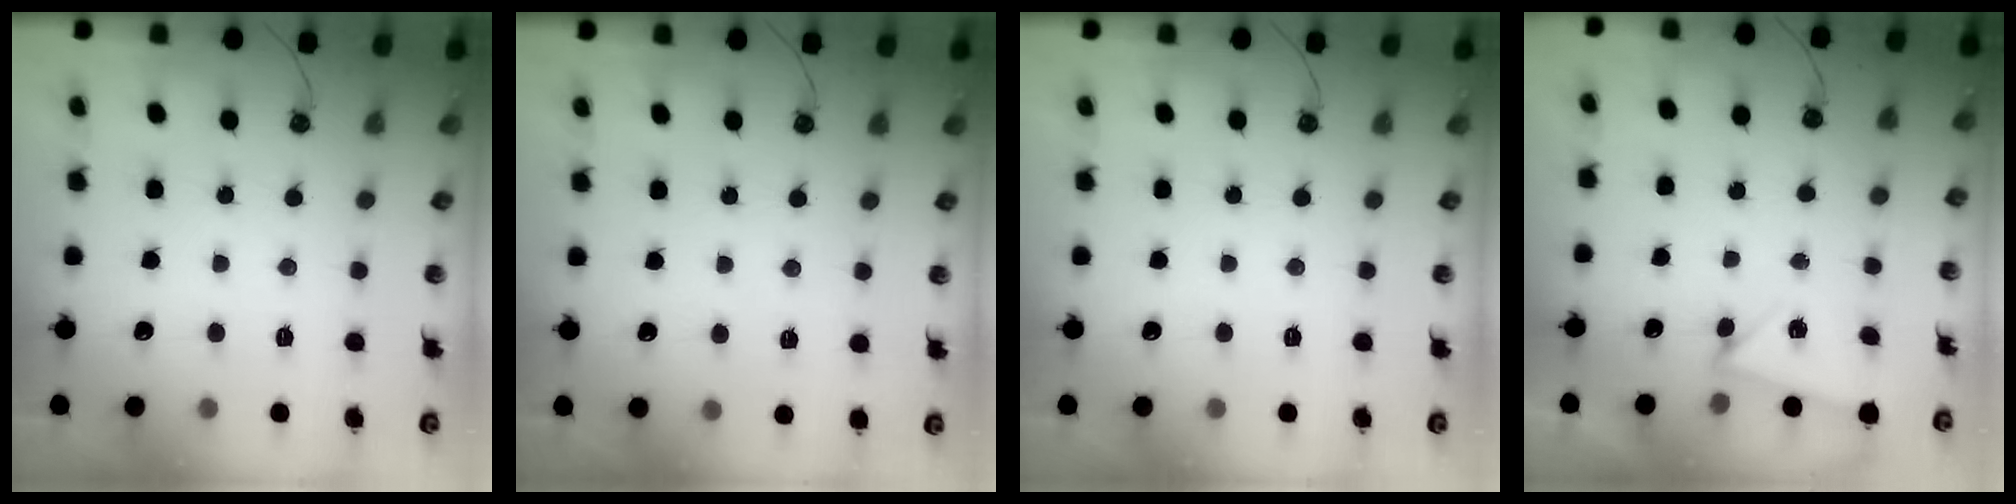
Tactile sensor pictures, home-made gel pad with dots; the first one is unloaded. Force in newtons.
{"total": 2.2, "press": 2.1, "slide": 0.7}
{"total": 0.0}
{"total": 2.3, "press": 2.1, "slide": 1.0}